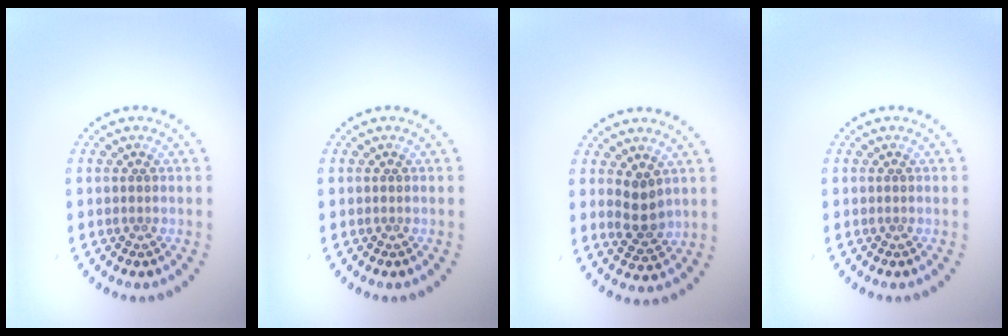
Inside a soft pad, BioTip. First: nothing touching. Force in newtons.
{"total": 0.0}
{"total": 2.8, "press": 2.7, "slide": 0.8}
{"total": 0.0}